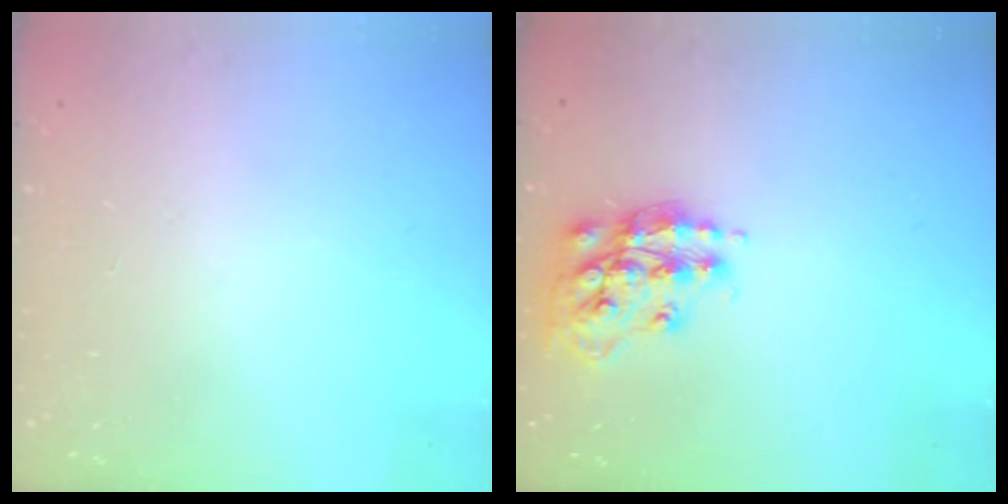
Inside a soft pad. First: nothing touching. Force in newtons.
{"total": 14.5, "press": 14.5, "slide": 1.0}